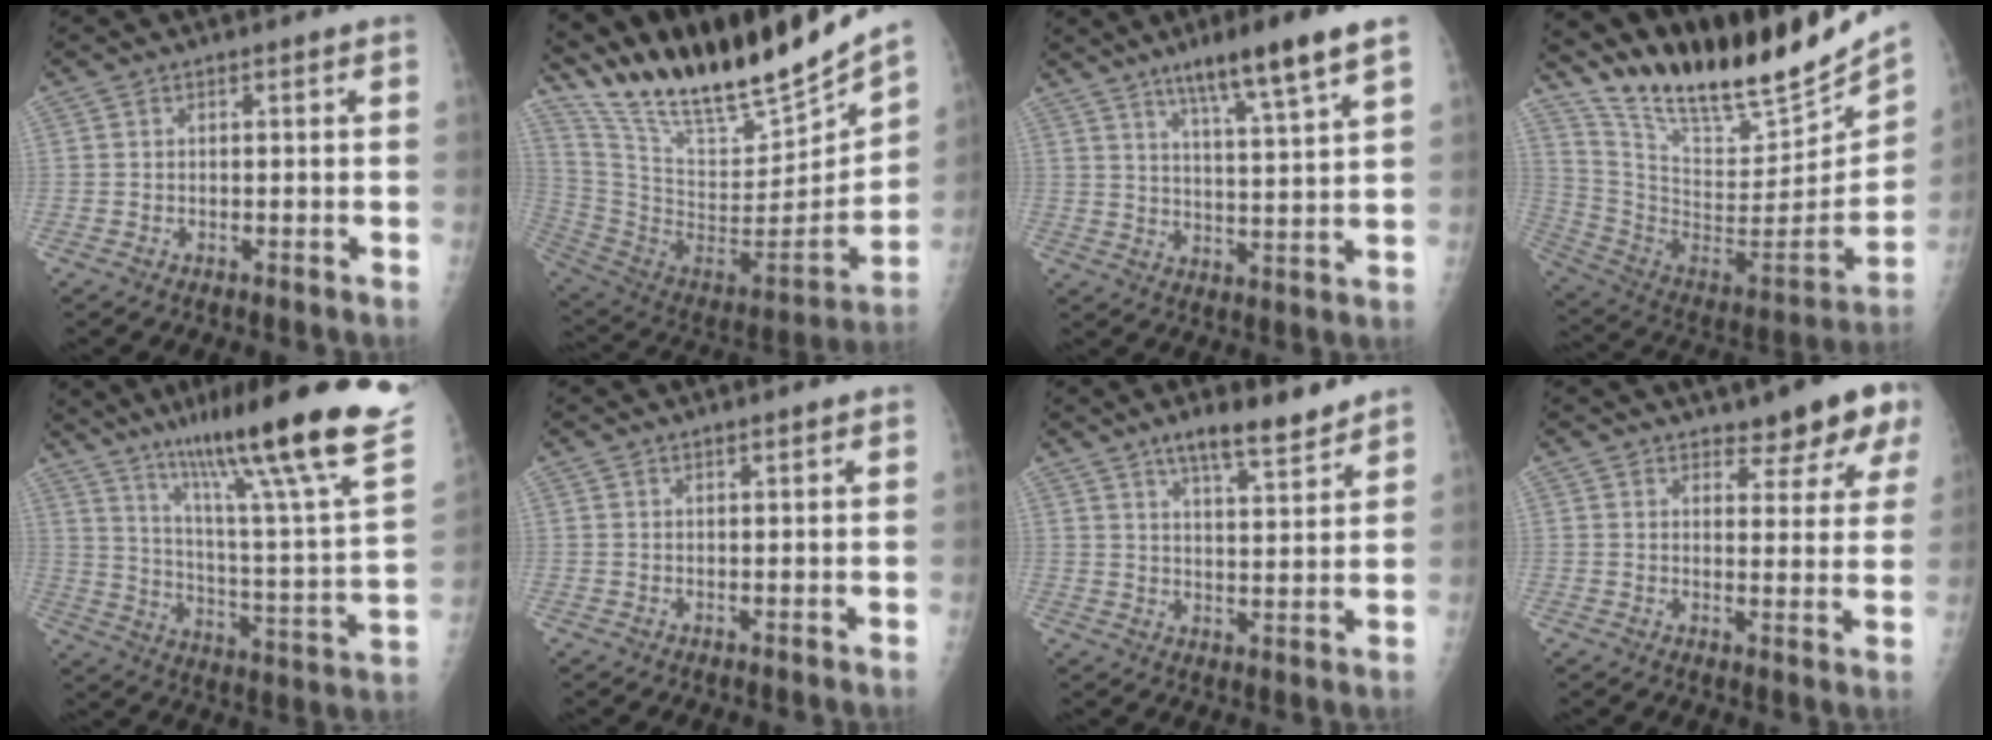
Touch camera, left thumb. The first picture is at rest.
{"total": 27.6, "force": [23.7, 4.8, 13.3], "torque": [-0.198, -0.112, 0.403]}
{"total": 11.7, "force": [7.5, 0.3, 9.0], "torque": [-0.148, -0.034, 0.123]}
{"total": 27.1, "force": [23.4, 6.4, 12.1], "torque": [-0.173, -0.122, 0.379]}
{"total": 30.6, "force": [21.5, 2.2, 21.7], "torque": [-0.312, -0.093, 0.324]}
{"total": 0.8, "force": [0.6, 0.1, 0.5], "torque": [-0.004, -0.002, 0.010]}
{"total": 8.3, "force": [6.4, 1.9, 4.9], "torque": [-0.064, -0.044, 0.105]}
{"total": 8.3, "force": [6.1, 2.9, 4.8], "torque": [-0.033, -0.039, 0.072]}